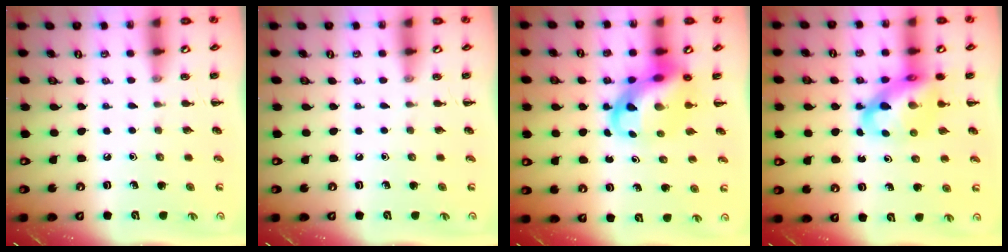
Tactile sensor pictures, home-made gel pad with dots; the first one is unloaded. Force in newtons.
{"total": 0.0}
{"total": 10.8, "press": 10.4, "slide": 3.0}
{"total": 12.5, "press": 12.1, "slide": 3.0}